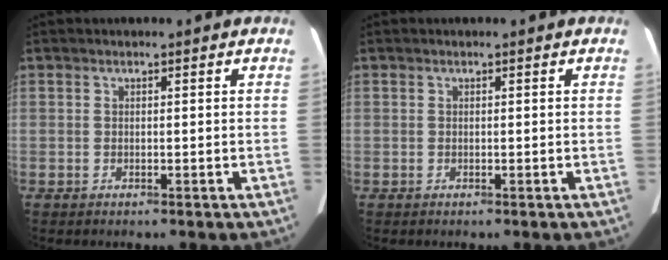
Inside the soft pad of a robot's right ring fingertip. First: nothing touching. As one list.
[{"total": 0.0}]